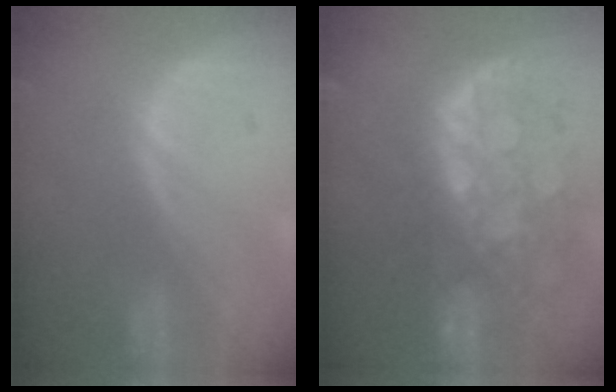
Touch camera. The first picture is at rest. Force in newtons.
{"total": 11.2, "press": 9.8, "slide": 5.5}